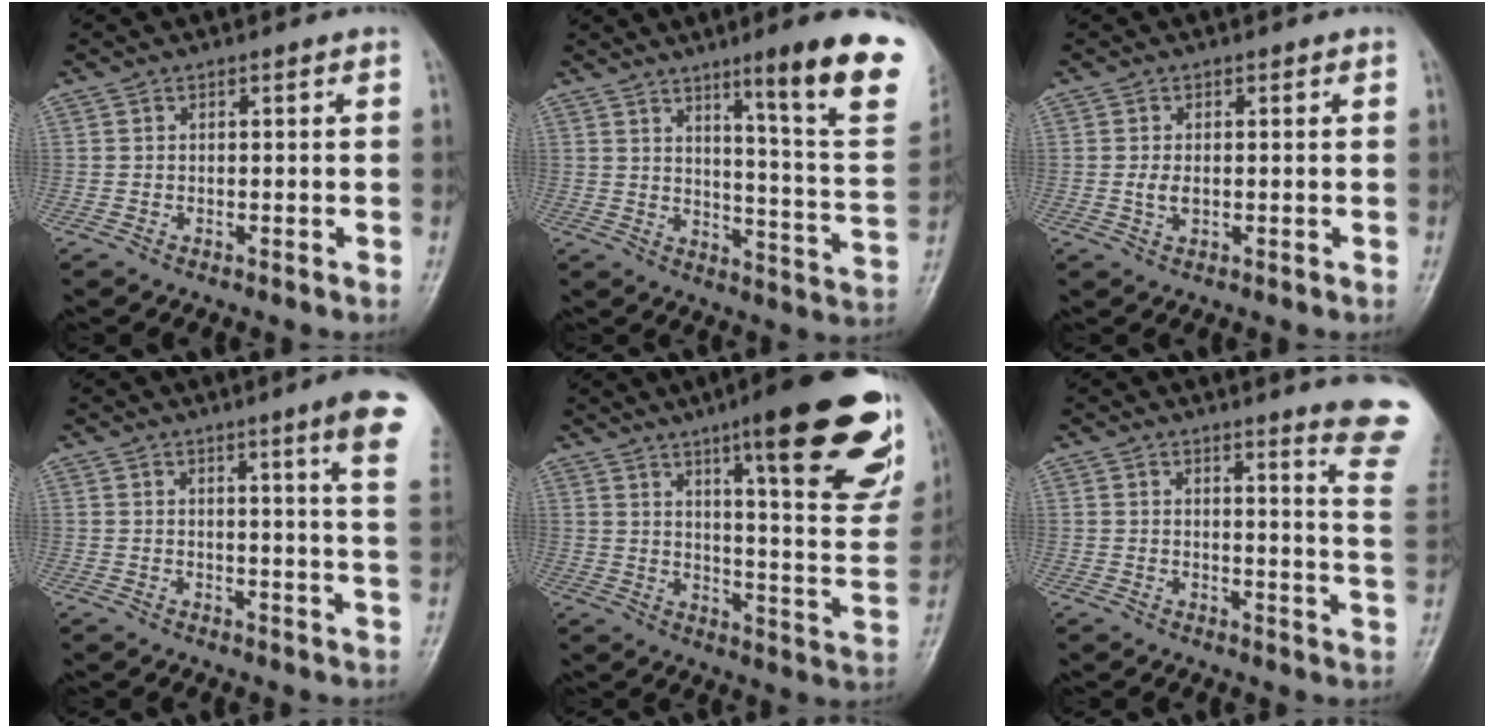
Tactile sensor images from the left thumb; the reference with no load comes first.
{"total": 19.6, "force": [10.9, 1.1, 16.2], "torque": [-0.193, -0.060, 0.148]}
{"total": 2.1, "force": [0.0, 1.3, 1.7], "torque": [-0.034, -0.004, -0.001]}
{"total": 10.2, "force": [5.9, -0.2, 8.2], "torque": [-0.098, -0.027, 0.059]}
{"total": 27.1, "force": [15.7, 5.6, 21.3], "torque": [-0.253, -0.060, 0.218]}
{"total": 12.2, "force": [10.3, -0.3, 6.6], "torque": [-0.060, -0.105, 0.101]}